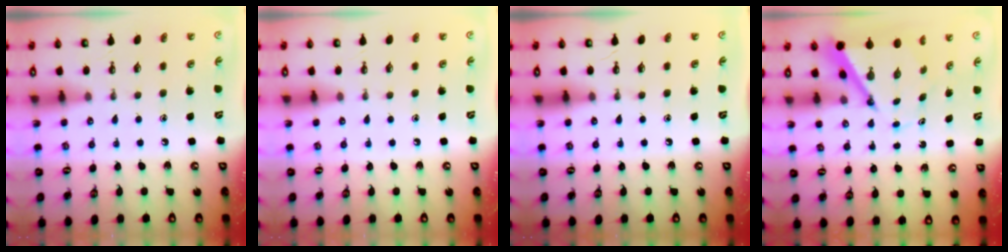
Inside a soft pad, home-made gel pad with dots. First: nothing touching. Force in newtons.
{"total": 0.0}
{"total": 0.0}
{"total": 6.7, "press": 6.6, "slide": 0.5}